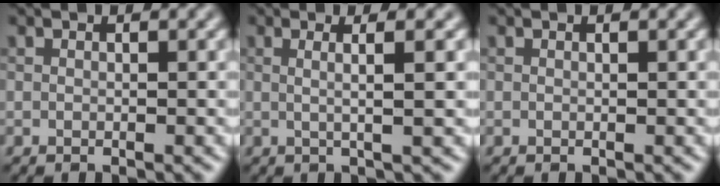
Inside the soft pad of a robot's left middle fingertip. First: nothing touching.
{"total": 2.9, "force": [0.0, 0.6, 2.9], "torque": [-0.045, 0.011, -0.006]}
{"total": 0.0}